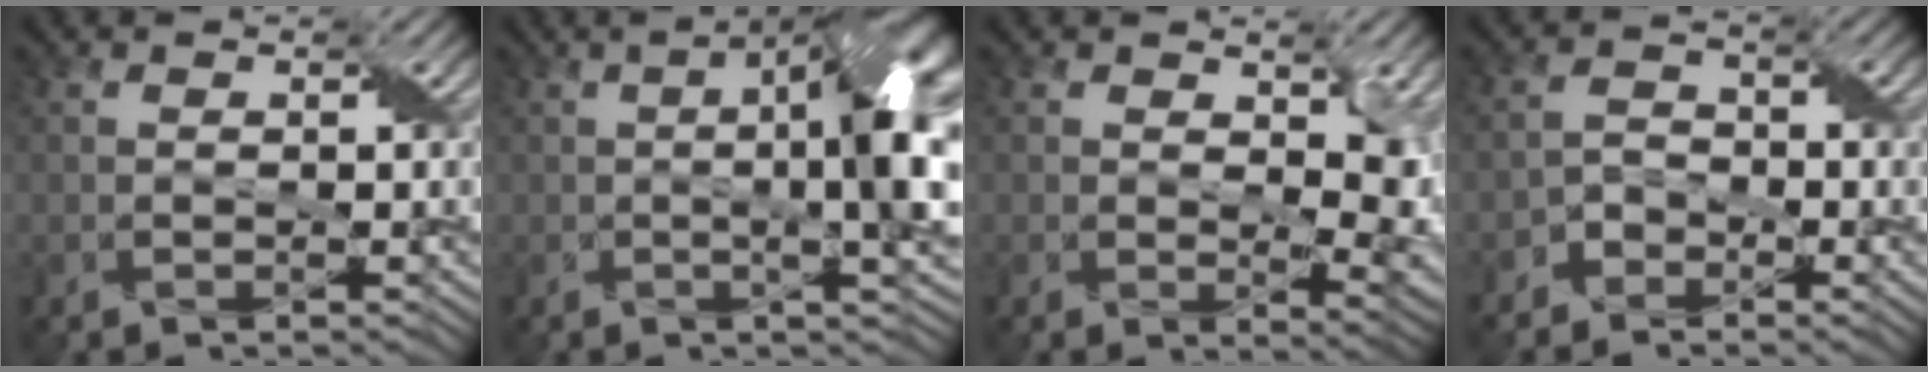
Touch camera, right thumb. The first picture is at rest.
{"total": 14.3, "force": [0.6, 4.7, 13.5], "torque": [-0.170, 0.012, -0.003]}
{"total": 7.1, "force": [2.1, 4.0, 5.5], "torque": [-0.084, -0.014, 0.036]}
{"total": 2.6, "force": [-2.1, 1.6, 0.6], "torque": [-0.015, 0.008, -0.050]}